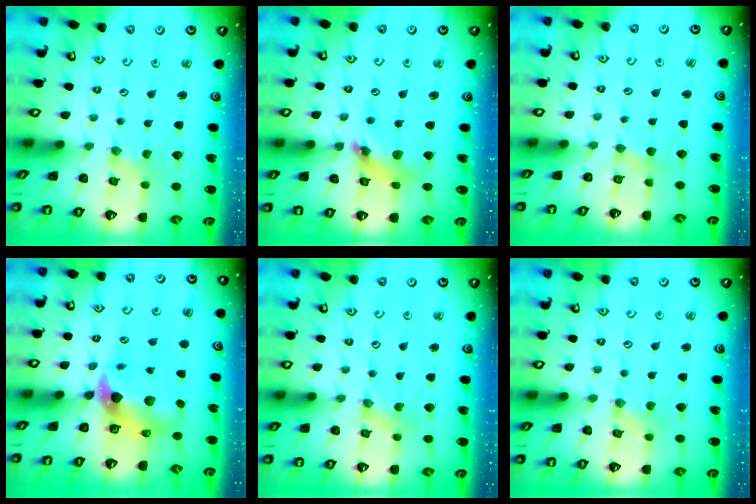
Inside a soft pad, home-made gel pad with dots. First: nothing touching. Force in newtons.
{"total": 10.0, "press": 9.9, "slide": 1.2}
{"total": 3.0, "press": 3.0, "slide": 0.5}
{"total": 9.1, "press": 9.0, "slide": 1.7}
{"total": 0.0}
{"total": 1.2, "press": 1.1, "slide": 0.3}